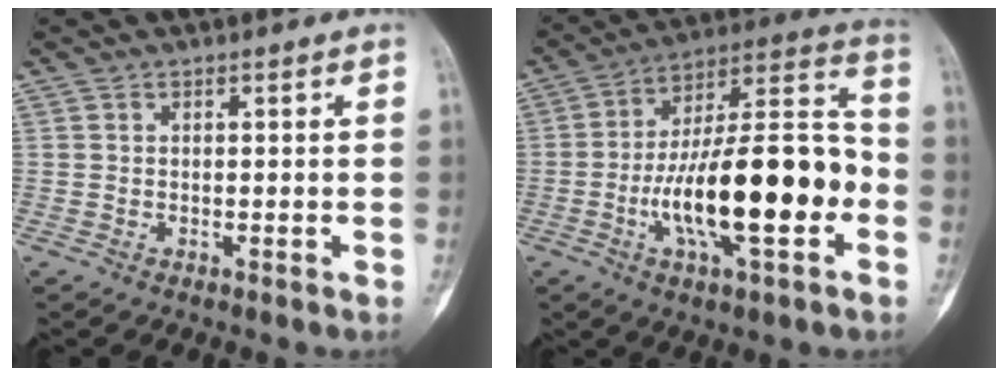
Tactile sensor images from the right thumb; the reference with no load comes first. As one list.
[{"total": 23.3, "force": [-5.4, 7.8, 21.2], "torque": [-0.339, 0.038, -0.084]}]